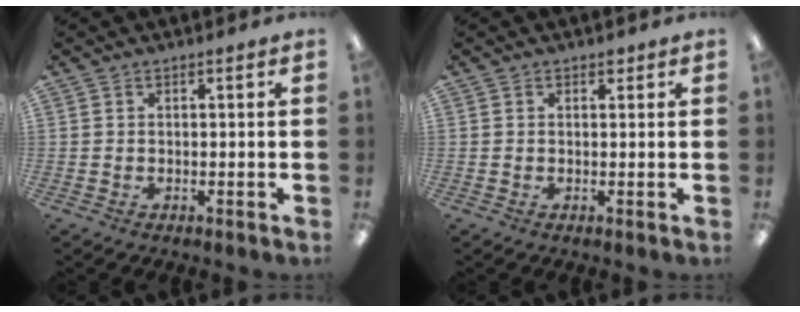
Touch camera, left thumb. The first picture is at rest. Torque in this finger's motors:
{"motor_torque": [0.12, -0.01, 0.28, -0.05, 0.00]}